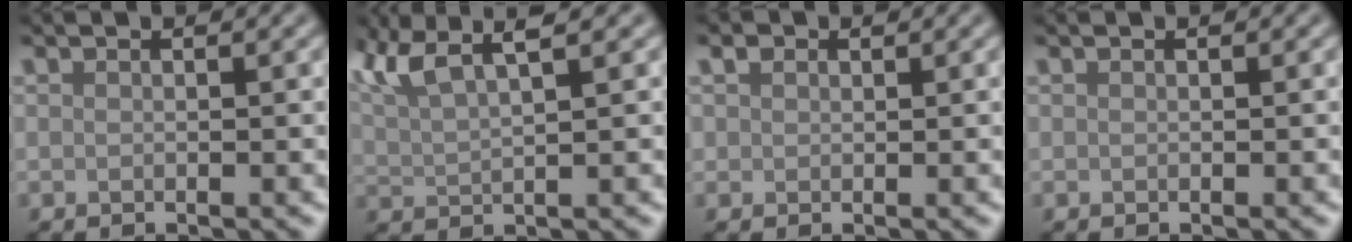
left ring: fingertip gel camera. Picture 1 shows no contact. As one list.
[{"total": 6.1, "force": [3.8, 1.8, 4.4], "torque": [-0.080, 0.023, 0.069]}, {"total": 1.0, "force": [0.4, 0.9, 0.1], "torque": [0.001, 0.002, 0.004]}, {"total": 0.0}]